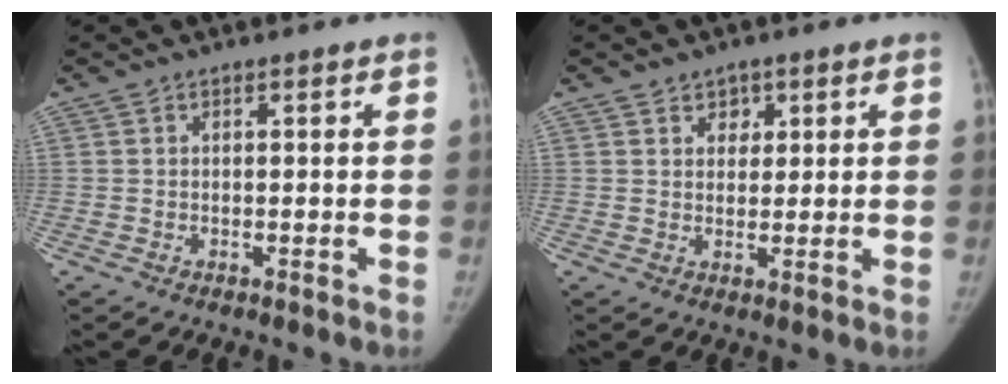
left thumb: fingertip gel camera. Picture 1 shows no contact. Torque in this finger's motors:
{"motor_torque": [-0.19, -0.15, 0.00, 0.16, -0.03]}